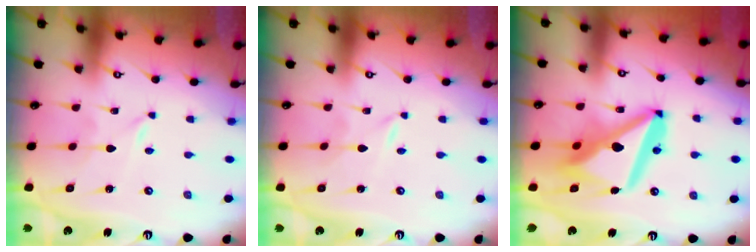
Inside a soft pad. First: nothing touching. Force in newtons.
{"total": 0.0}
{"total": 17.1, "press": 17.0, "slide": 1.9}